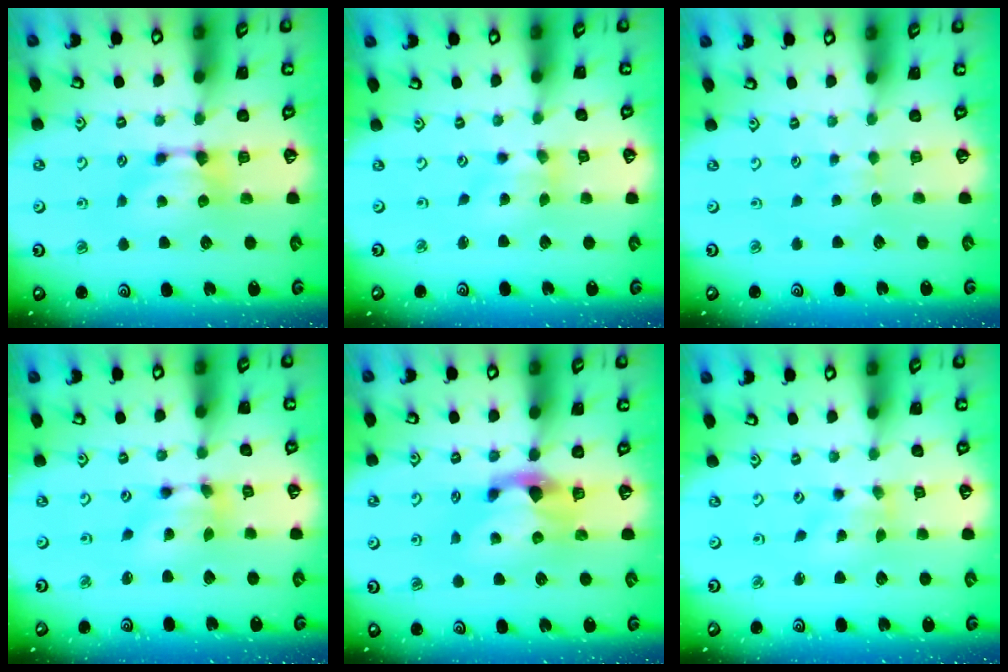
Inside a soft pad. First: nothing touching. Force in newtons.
{"total": 1.3, "press": 0.0, "slide": 1.3}
{"total": 3.1, "press": 3.1, "slide": 0.4}
{"total": 5.3, "press": 4.8, "slide": 2.1}
{"total": 2.2, "press": 1.9, "slide": 1.2}
{"total": 2.1, "press": 1.8, "slide": 1.1}